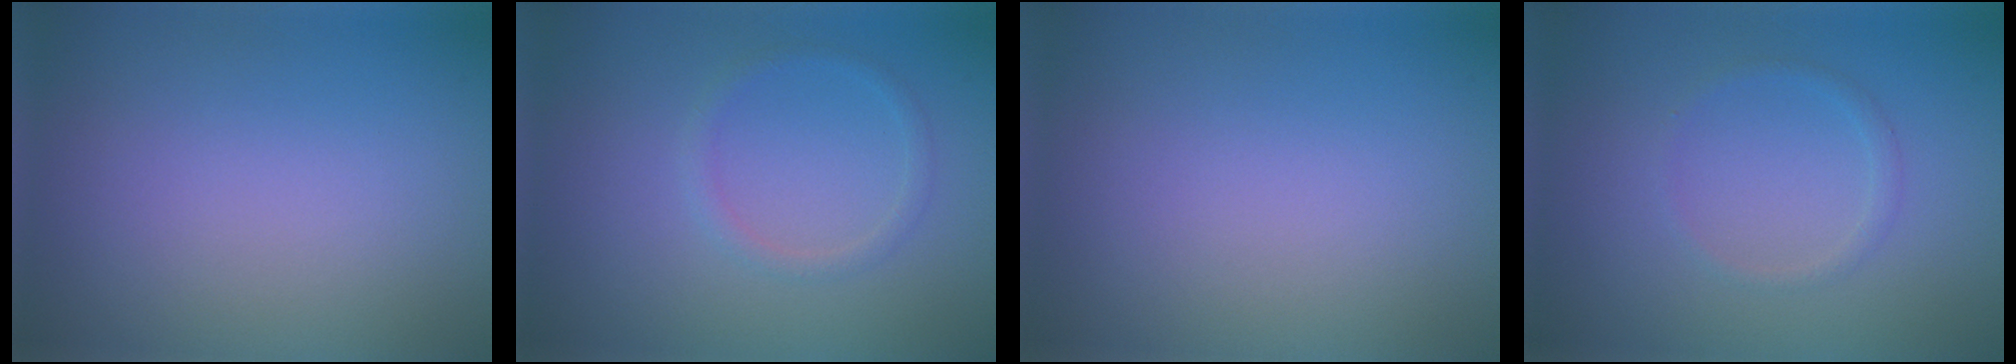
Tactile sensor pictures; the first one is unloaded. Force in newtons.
{"total": 1.3, "press": 1.2, "slide": 0.0}
{"total": 0.0}
{"total": 1.0, "press": 1.0, "slide": 0.0}